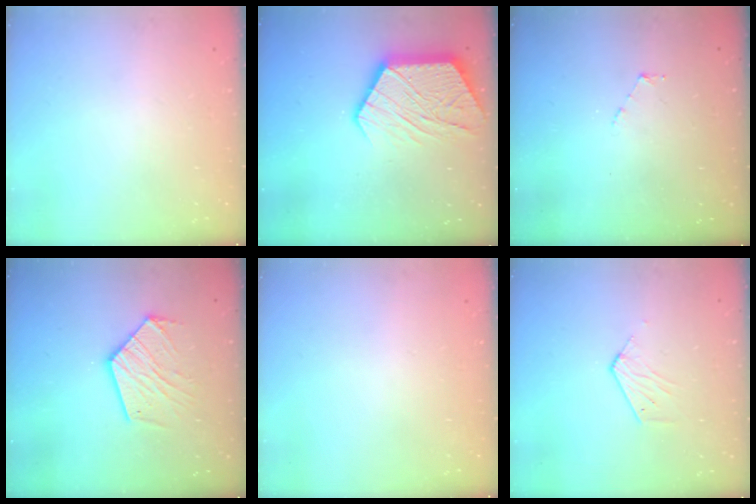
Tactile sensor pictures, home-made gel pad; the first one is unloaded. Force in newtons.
{"total": 16.0, "press": 16.0, "slide": 1.1}
{"total": 2.9, "press": 2.9, "slide": 0.3}
{"total": 14.2, "press": 14.1, "slide": 1.2}
{"total": 0.0}
{"total": 4.7, "press": 4.7, "slide": 0.4}